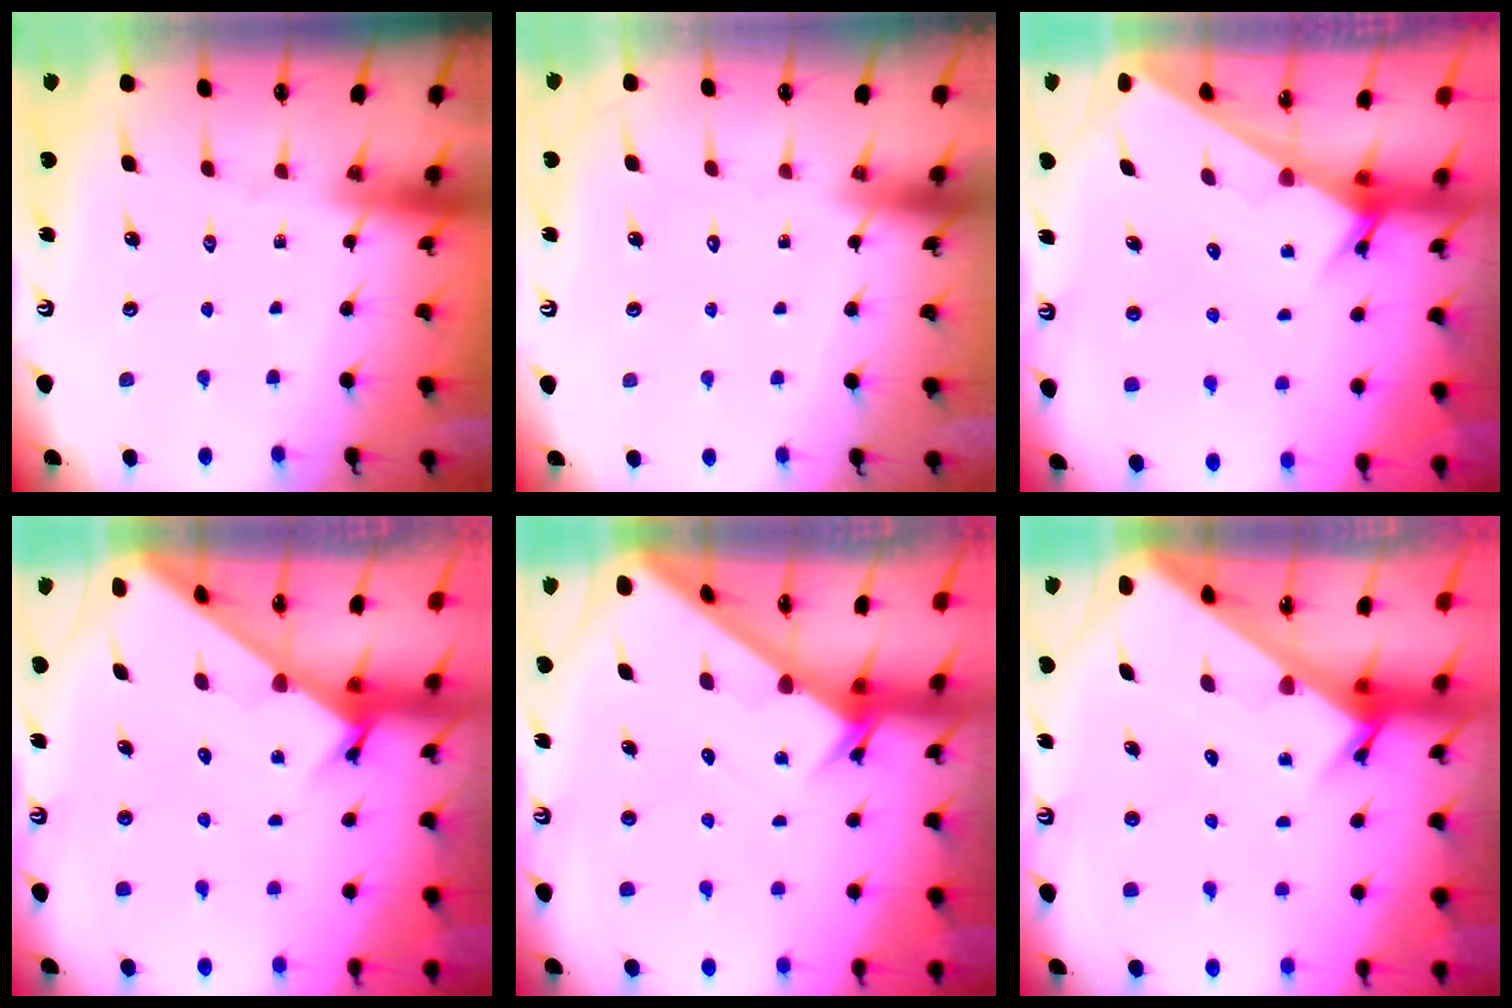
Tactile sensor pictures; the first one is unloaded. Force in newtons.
{"total": 1.5, "press": 1.5, "slide": 0.1}
{"total": 2.3, "press": 2.3, "slide": 0.1}
{"total": 2.2, "press": 2.2, "slide": 0.2}
{"total": 2.7, "press": 2.7, "slide": 0.2}
{"total": 3.6, "press": 3.6, "slide": 0.2}